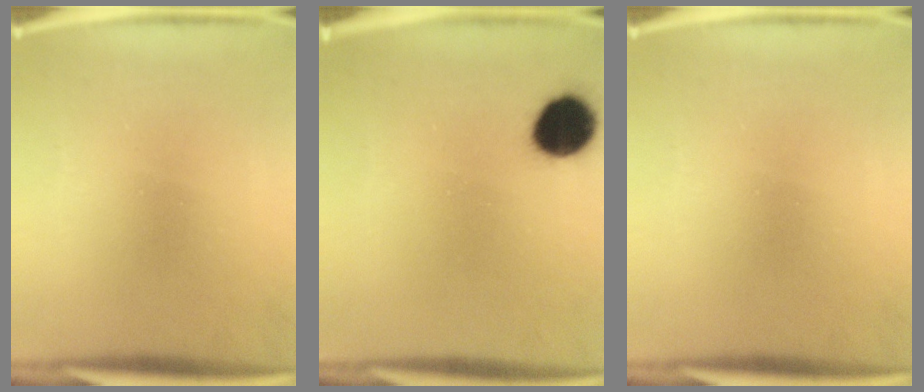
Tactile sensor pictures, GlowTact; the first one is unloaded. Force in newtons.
{"total": 9.2}
{"total": 0.0}